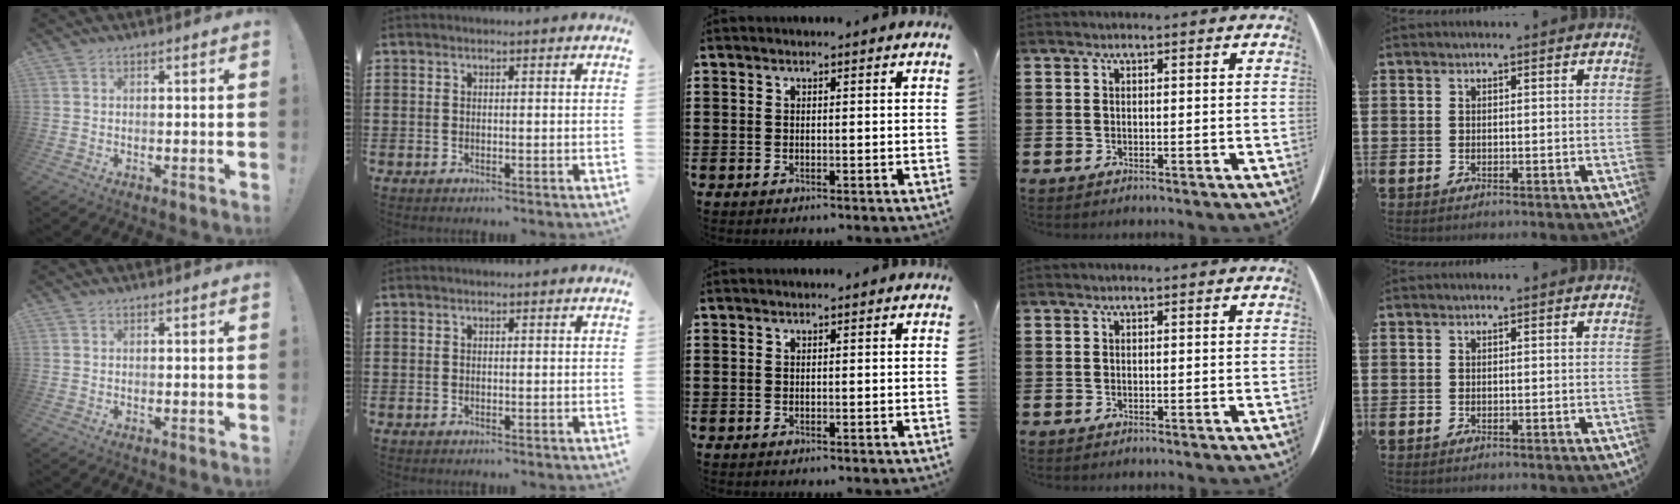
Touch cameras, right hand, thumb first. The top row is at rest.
{}